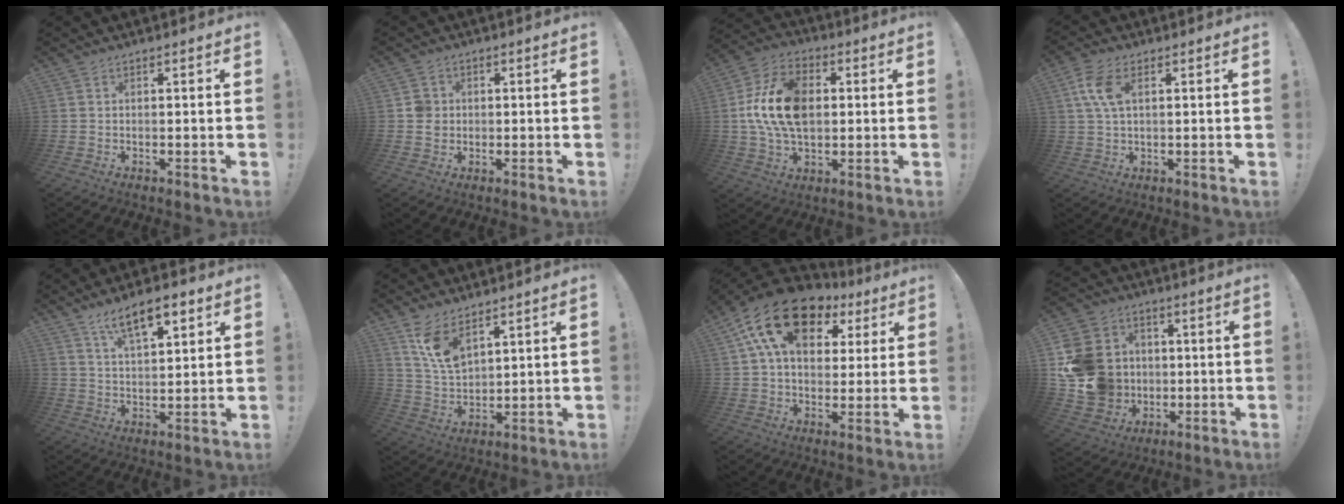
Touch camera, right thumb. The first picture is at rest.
{"total": 4.5, "force": [0.3, 4.2, 1.5], "torque": [-0.010, 0.006, 0.006]}
{"total": 18.1, "force": [1.3, 12.2, 13.3], "torque": [-0.233, 0.013, 0.025]}
{"total": 7.9, "force": [2.6, 4.4, 6.0], "torque": [-0.130, -0.002, 0.047]}
{"total": 10.7, "force": [6.7, 3.9, 7.4], "torque": [-0.113, -0.028, 0.116]}
{"total": 10.7, "force": [7.2, 5.5, 5.8], "torque": [-0.101, -0.041, 0.141]}
{"total": 19.2, "force": [8.7, 11.9, 12.2], "torque": [-0.207, -0.033, 0.154]}
{"total": 18.1, "force": [0.5, 16.5, 7.5], "torque": [-0.146, 0.014, 0.037]}